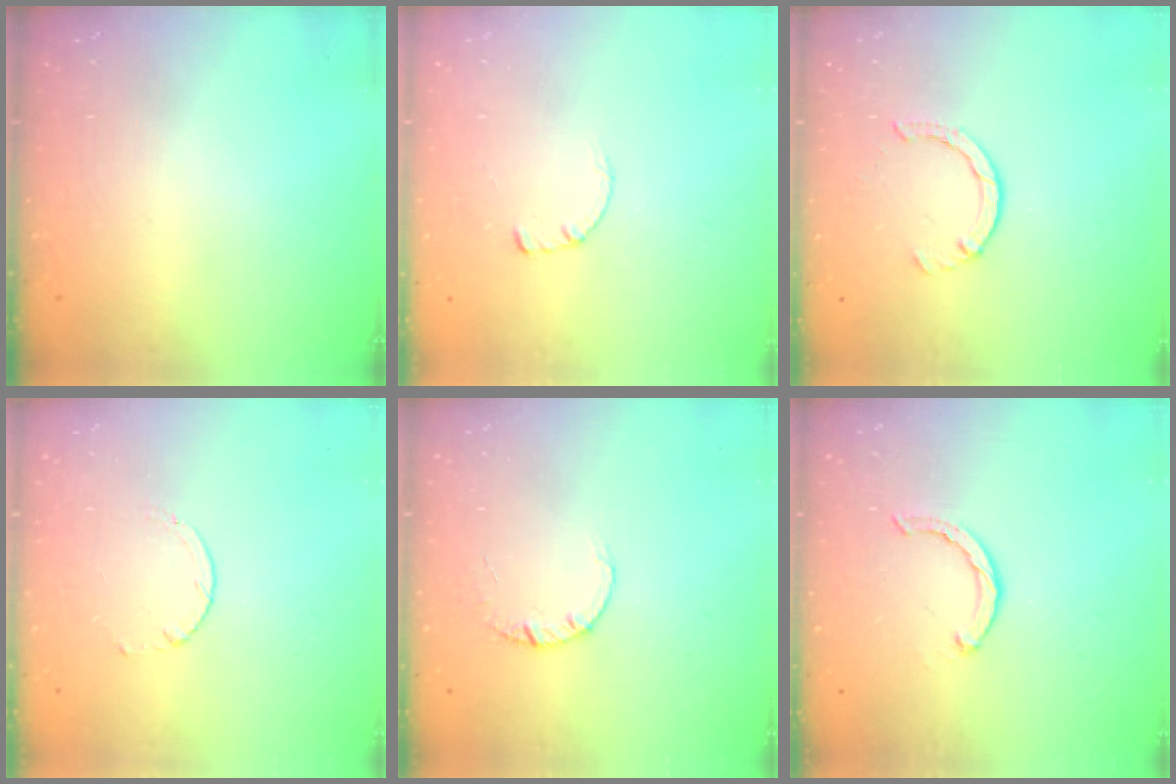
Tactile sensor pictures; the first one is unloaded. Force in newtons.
{"total": 0.7, "press": 0.6, "slide": 0.2}
{"total": 2.9, "press": 2.9, "slide": 0.4}
{"total": 1.7, "press": 1.7, "slide": 0.2}
{"total": 1.8, "press": 1.8, "slide": 0.1}
{"total": 3.1, "press": 3.0, "slide": 0.5}